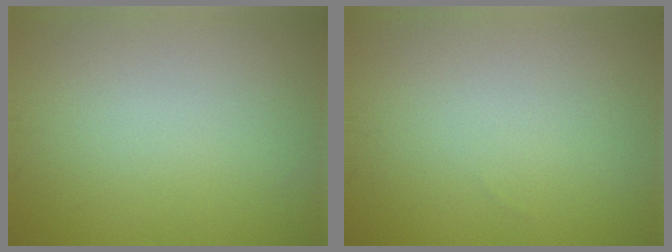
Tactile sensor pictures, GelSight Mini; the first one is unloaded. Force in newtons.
{"total": 0.0}